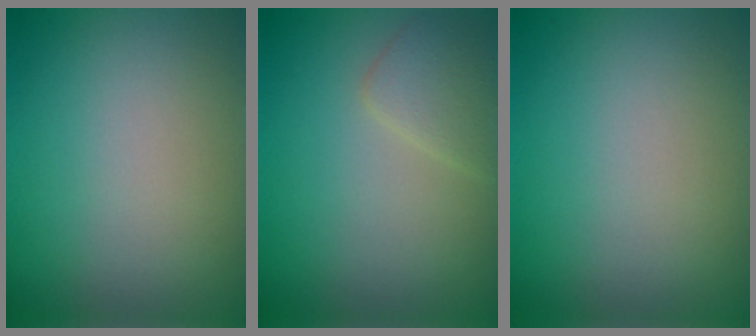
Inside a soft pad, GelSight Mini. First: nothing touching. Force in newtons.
{"total": 2.0, "press": 2.0, "slide": 0.0}
{"total": 0.0}